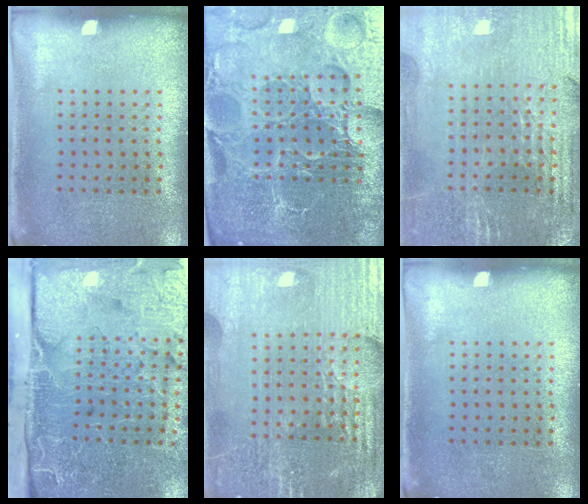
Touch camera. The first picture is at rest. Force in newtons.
{"total": 6.5, "press": 5.8, "slide": 3.0}
{"total": 2.9, "press": 2.8, "slide": 0.5}
{"total": 5.0, "press": 4.0, "slide": 3.1}
{"total": 5.4, "press": 4.9, "slide": 2.2}
{"total": 0.0}